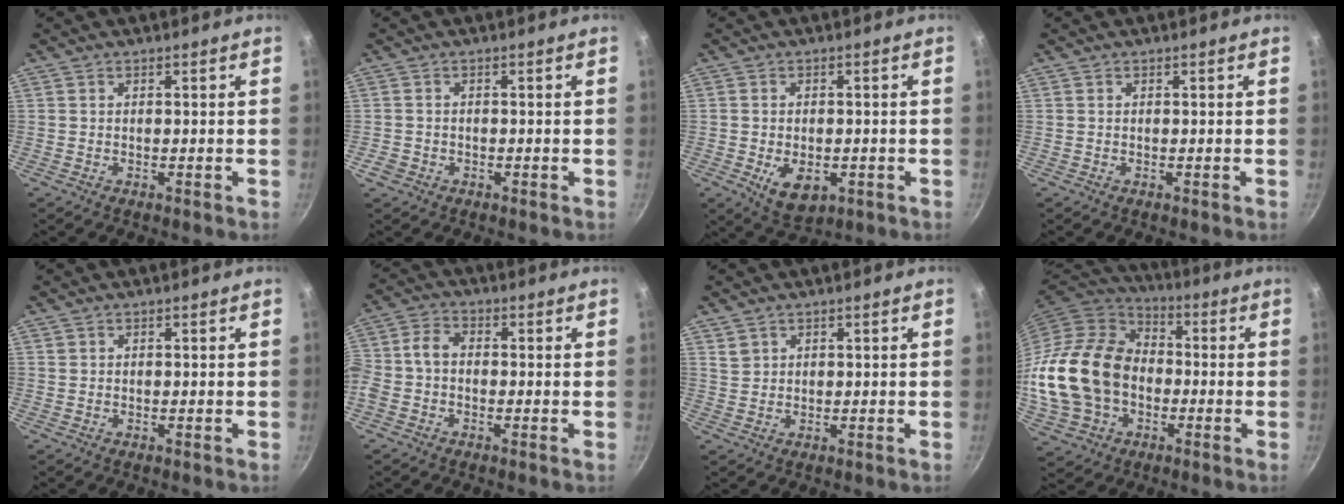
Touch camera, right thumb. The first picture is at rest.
{"total": 2.2, "force": [-0.9, 1.8, 0.8], "torque": [-0.013, 0.006, -0.014]}
{"total": 7.2, "force": [-1.8, 4.6, 5.2], "torque": [-0.068, -0.006, -0.017]}
{"total": 0.0}
{"total": 0.0}
{"total": 5.9, "force": [-1.4, 4.1, 4.0], "torque": [-0.088, 0.029, -0.042]}
{"total": 2.0, "force": [1.2, 1.6, 0.5], "torque": [0.005, 0.006, 0.025]}
{"total": 22.6, "force": [-2.7, 17.1, 14.6], "torque": [-0.271, 0.040, -0.042]}